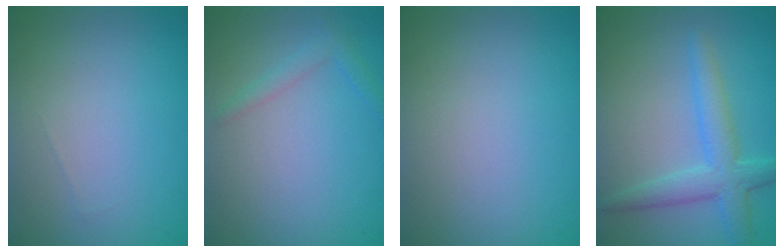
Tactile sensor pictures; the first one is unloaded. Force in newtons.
{"total": 1.4, "press": 1.4, "slide": 0.1}
{"total": 0.0}
{"total": 4.0, "press": 4.0, "slide": 0.1}